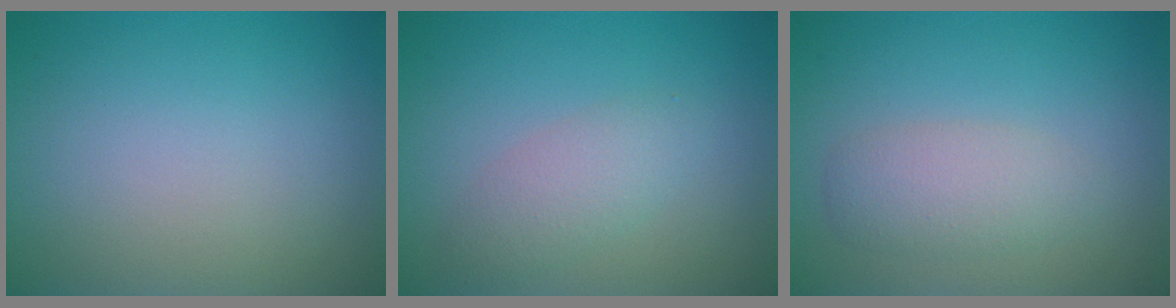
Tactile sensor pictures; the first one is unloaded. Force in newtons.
{"total": 2.4, "press": 2.4, "slide": 0.2}
{"total": 2.8, "press": 2.8, "slide": 0.2}